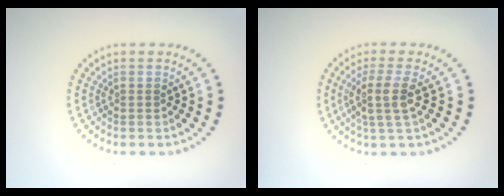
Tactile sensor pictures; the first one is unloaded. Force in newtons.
{"total": 3.2, "press": 2.4, "slide": 2.0}